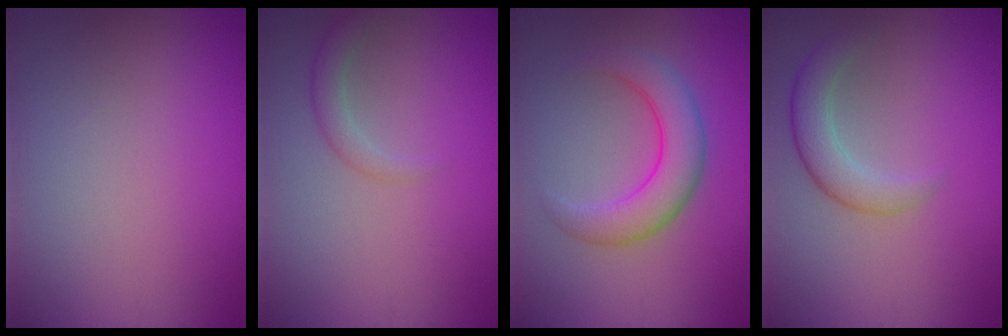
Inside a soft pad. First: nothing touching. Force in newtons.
{"total": 1.7, "press": 1.7, "slide": 0.1}
{"total": 4.4, "press": 4.4, "slide": 0.3}
{"total": 2.9, "press": 2.9, "slide": 0.2}